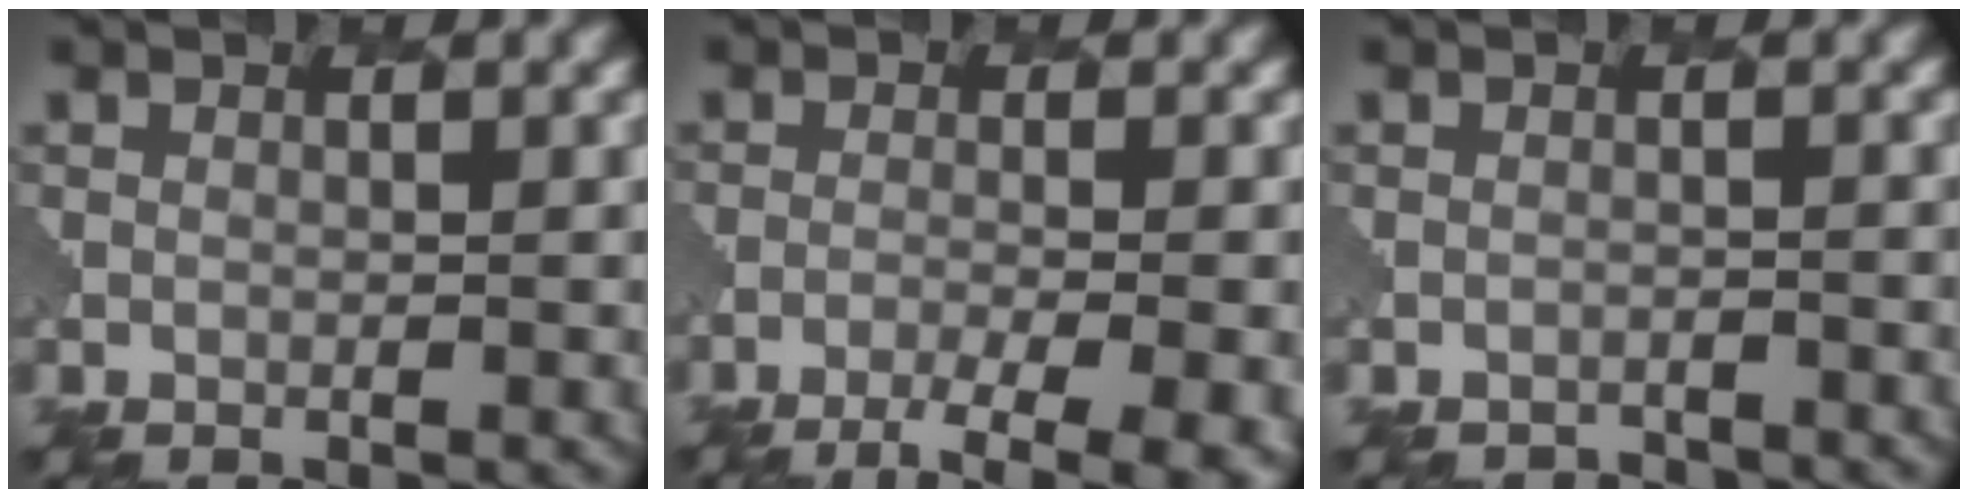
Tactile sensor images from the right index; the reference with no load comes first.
{"total": 8.1, "force": [-5.7, 2.2, 5.2], "torque": [-0.072, -0.015, -0.072]}
{"total": 2.7, "force": [-2.7, 0.4, -0.2], "torque": [0.004, 0.001, -0.037]}